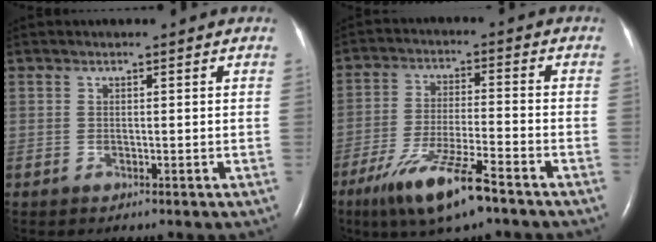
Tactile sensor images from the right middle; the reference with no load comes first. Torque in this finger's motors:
{"motor_torque": [1.17, -0.97, 0.48, 0.18]}